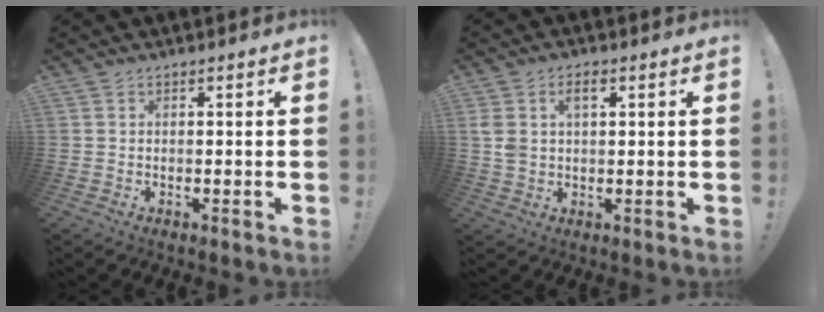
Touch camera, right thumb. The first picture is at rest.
{"total": 5.4, "force": [2.1, 3.2, 3.8], "torque": [-0.070, 0.002, 0.037]}